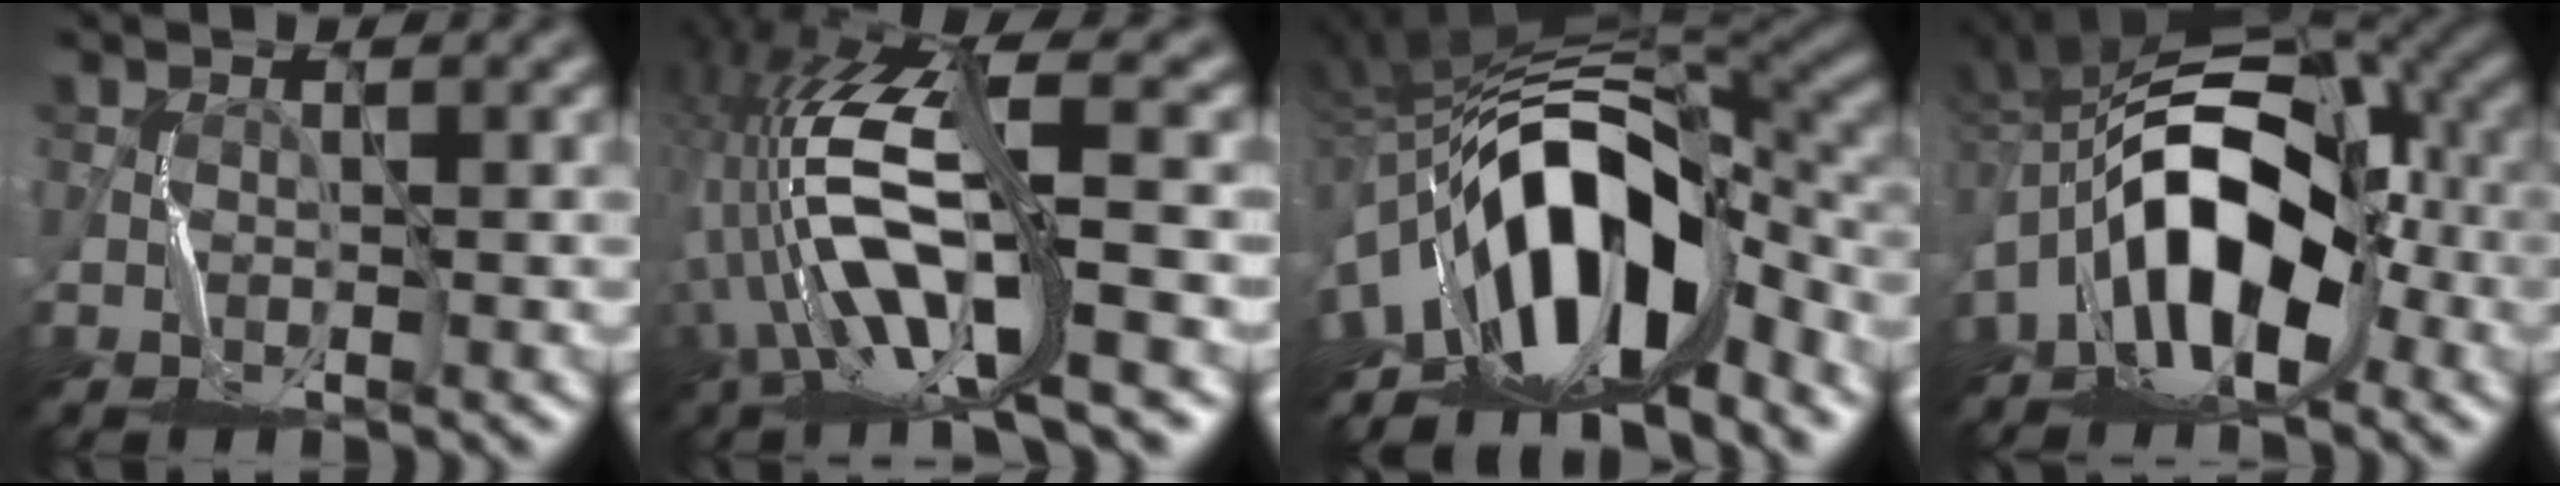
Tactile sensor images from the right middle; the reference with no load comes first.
{"total": 13.1, "force": [-3.3, 3.9, 12.0], "torque": [-0.247, 0.013, -0.064]}
{"total": 13.5, "force": [-5.4, 6.1, 10.8], "torque": [-0.161, 0.012, -0.094]}
{"total": 11.4, "force": [-3.9, 5.5, 9.2], "torque": [-0.154, 0.022, -0.083]}